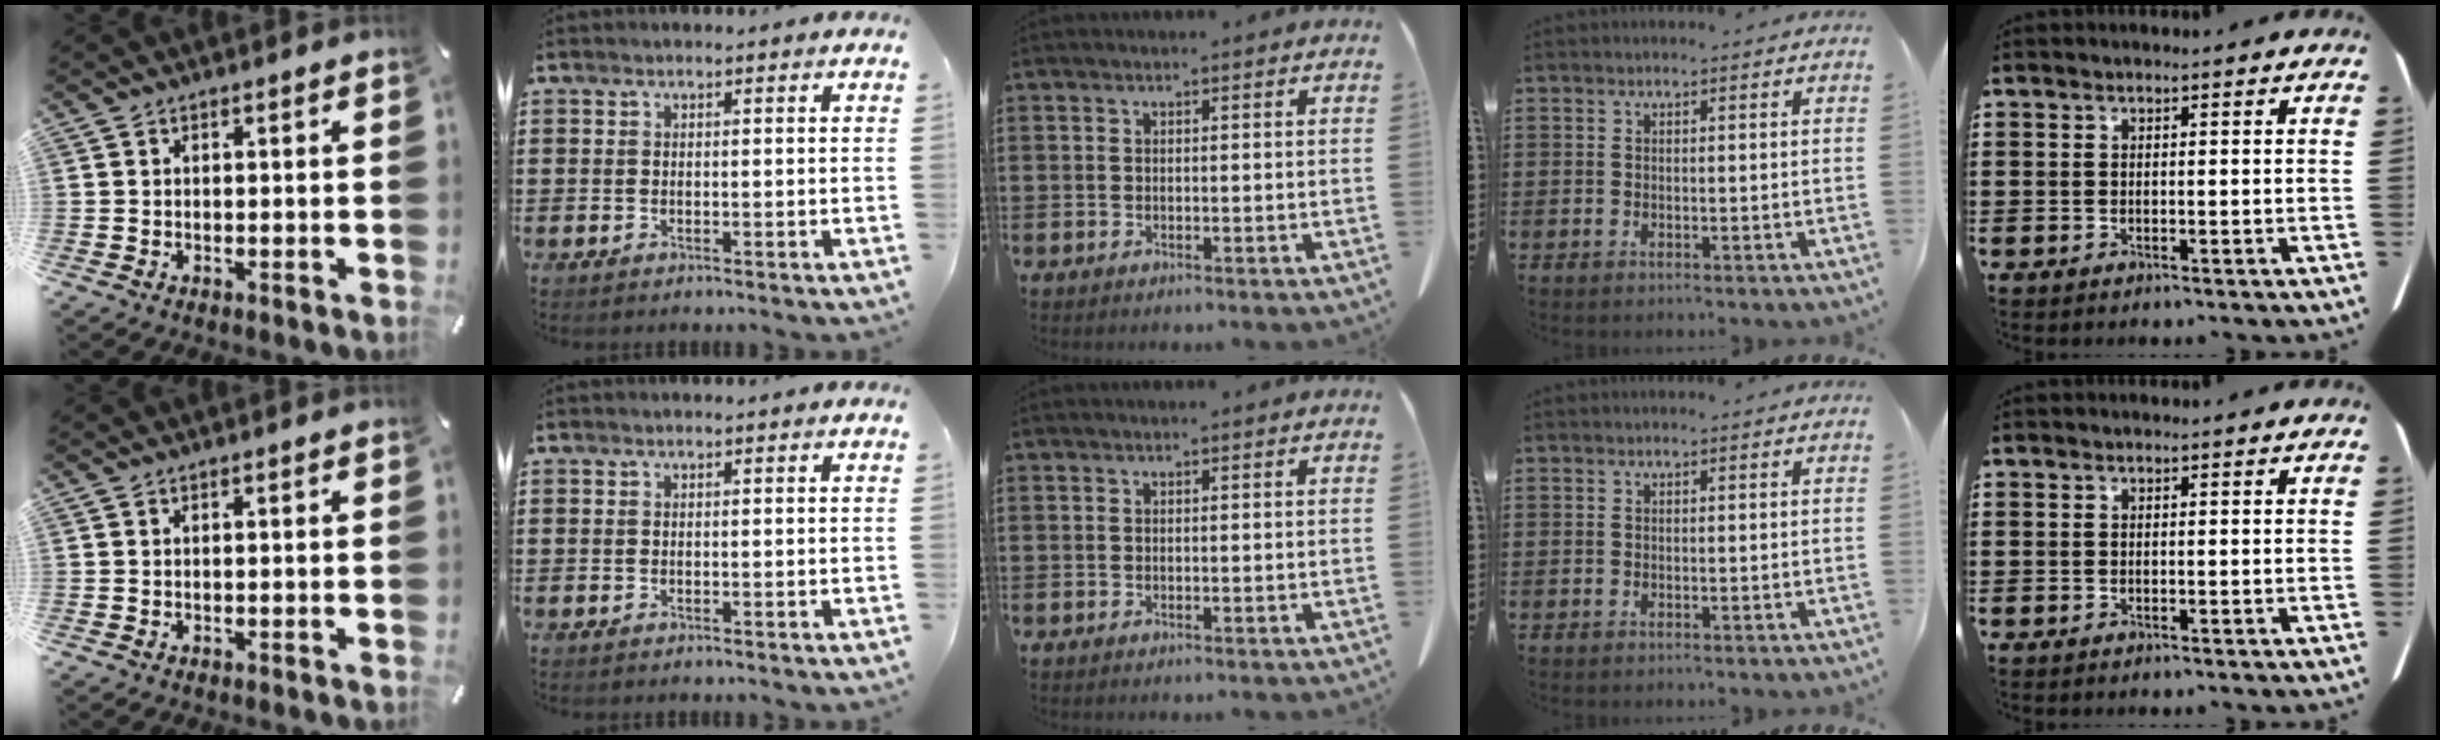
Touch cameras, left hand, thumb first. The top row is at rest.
{}